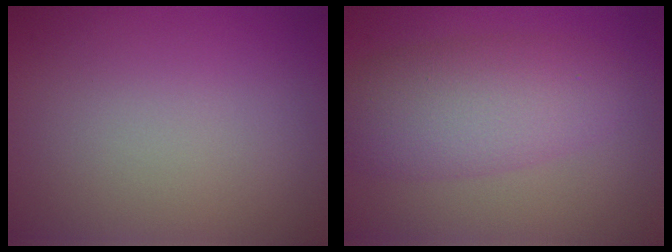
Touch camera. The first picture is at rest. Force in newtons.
{"total": 6.2, "press": 6.2, "slide": 0.2}